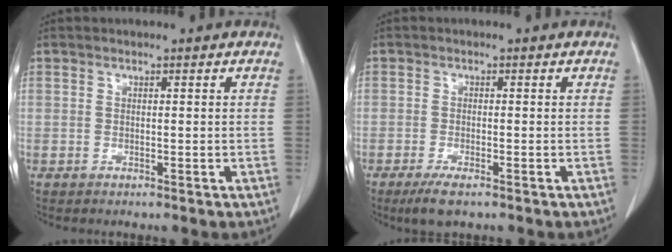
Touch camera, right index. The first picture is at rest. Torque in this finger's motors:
{"motor_torque": [0.31, -0.30, 0.03, 0.05]}